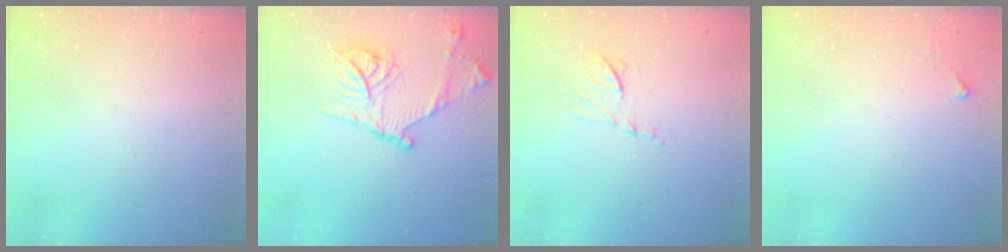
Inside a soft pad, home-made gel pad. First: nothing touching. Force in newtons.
{"total": 18.9, "press": 18.8, "slide": 1.9}
{"total": 7.4, "press": 7.4, "slide": 0.4}
{"total": 3.5, "press": 3.4, "slide": 0.4}